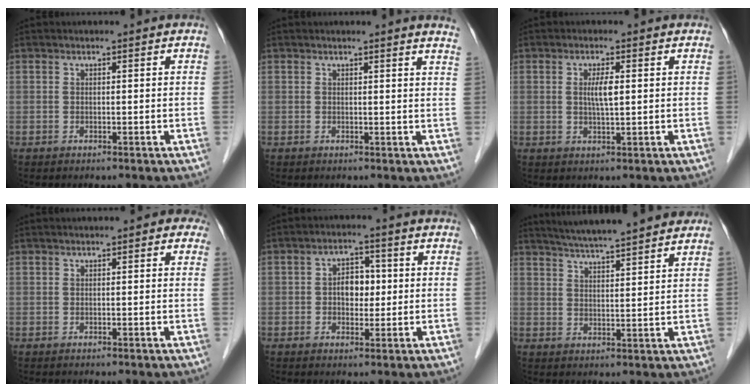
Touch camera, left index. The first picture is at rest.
{"total": 3.9, "force": [3.5, -0.3, 1.5], "torque": [-0.017, -0.016, 0.017]}
{"total": 3.0, "force": [0.5, 0.3, 2.9], "torque": [-0.056, 0.000, 0.007]}
{"total": 2.6, "force": [1.3, 1.0, 2.1], "torque": [-0.023, 0.013, 0.011]}
{"total": 4.4, "force": [0.1, 3.0, 3.2], "torque": [-0.053, 0.015, 0.001]}
{"total": 13.4, "force": [11.9, 0.6, 6.1], "torque": [-0.099, 0.022, 0.167]}